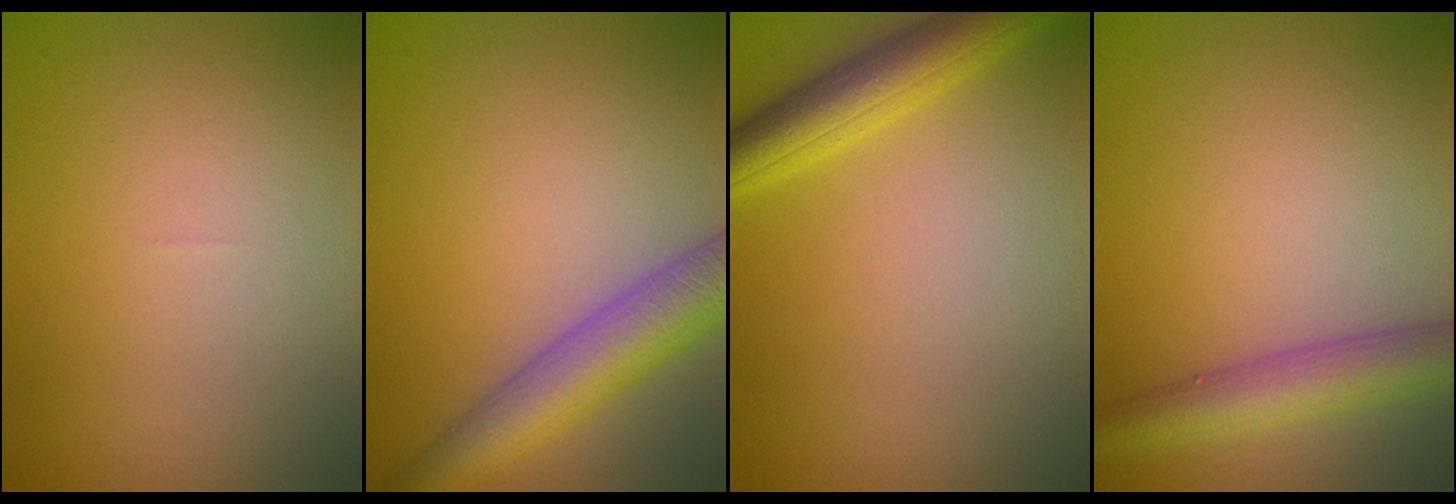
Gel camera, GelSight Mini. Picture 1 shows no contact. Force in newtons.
{"total": 5.6, "press": 5.6, "slide": 0.2}
{"total": 4.3, "press": 4.3, "slide": 0.2}
{"total": 4.6, "press": 4.6, "slide": 0.1}